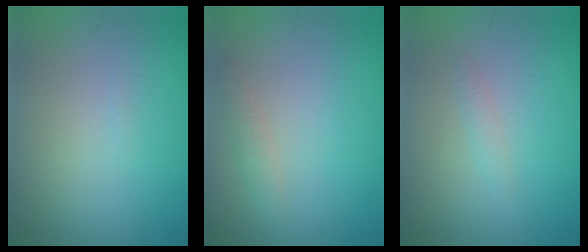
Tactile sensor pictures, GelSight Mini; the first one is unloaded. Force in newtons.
{"total": 1.1, "press": 1.1, "slide": 0.1}
{"total": 0.8, "press": 0.8, "slide": 0.0}